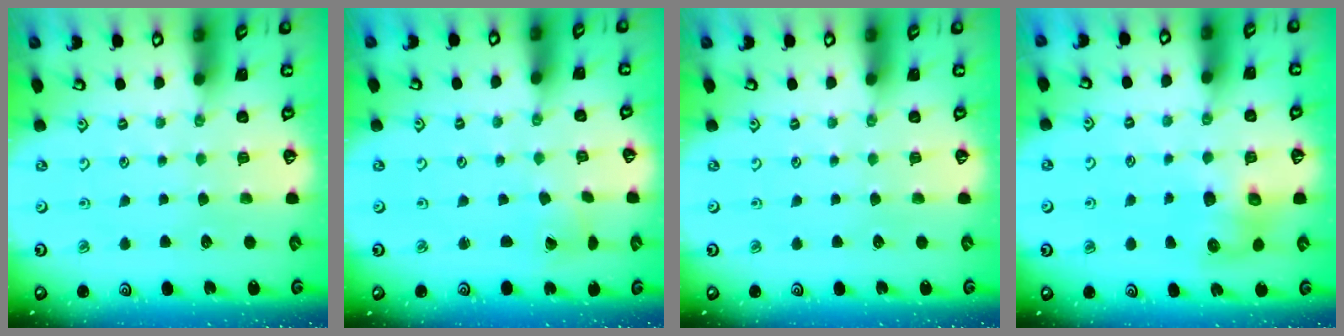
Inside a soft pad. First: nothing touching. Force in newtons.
{"total": 2.2, "press": 2.2, "slide": 0.2}
{"total": 0.0}
{"total": 7.4, "press": 7.3, "slide": 1.2}